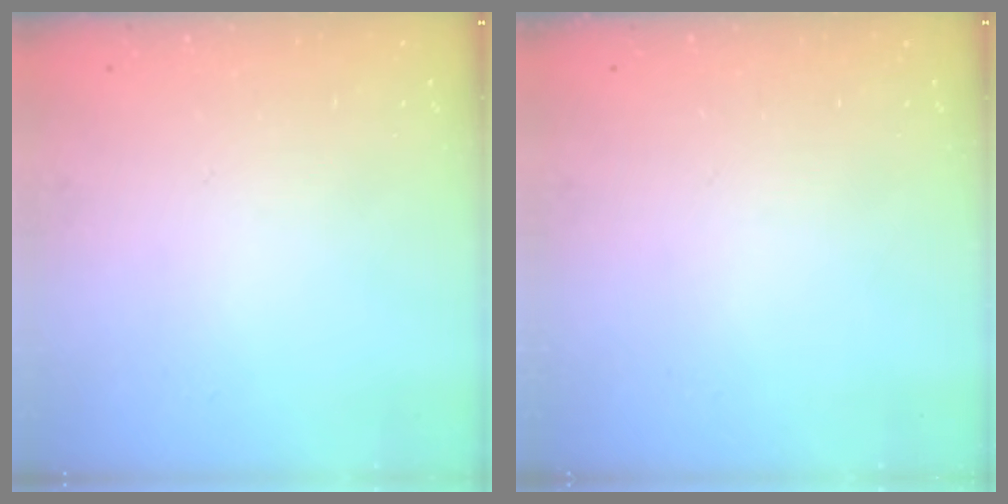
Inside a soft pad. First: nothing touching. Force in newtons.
{"total": 0.0}